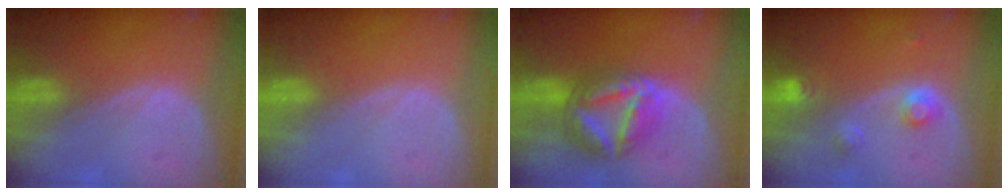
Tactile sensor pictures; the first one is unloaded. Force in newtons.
{"total": 0.0}
{"total": 8.8, "press": 8.8, "slide": 0.8}
{"total": 3.3, "press": 3.2, "slide": 0.8}